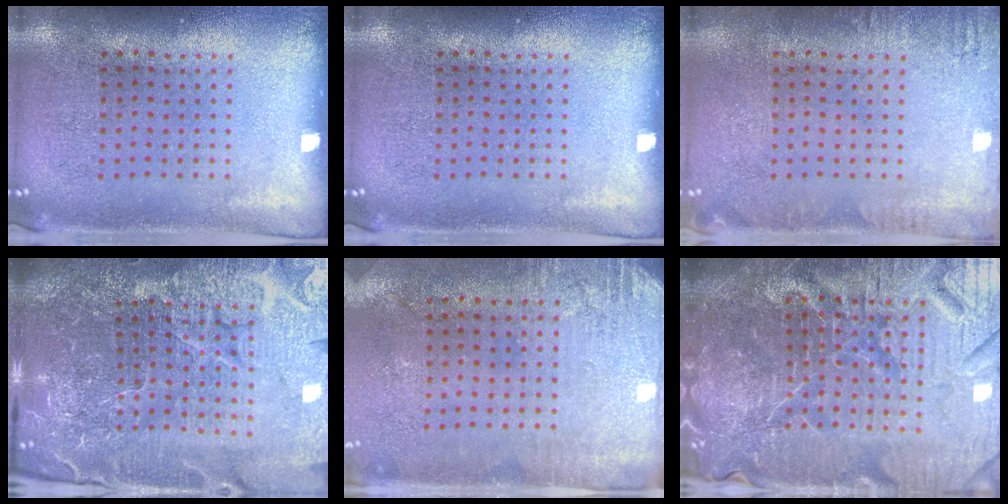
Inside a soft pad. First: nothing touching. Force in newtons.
{"total": 0.0}
{"total": 1.5, "press": 1.5, "slide": 0.2}
{"total": 6.1, "press": 5.4, "slide": 2.7}
{"total": 2.8, "press": 2.3, "slide": 1.6}
{"total": 7.2, "press": 6.4, "slide": 3.3}